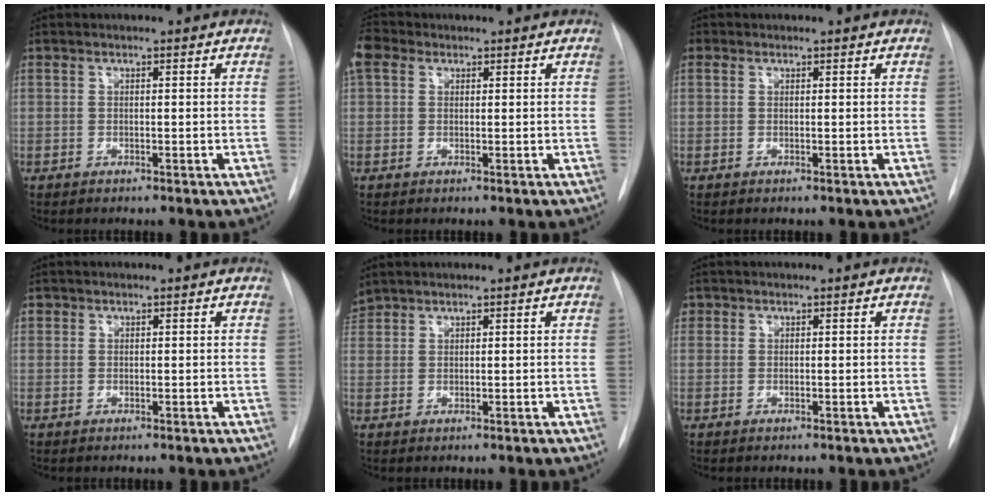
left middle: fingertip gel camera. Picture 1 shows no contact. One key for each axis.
{"total": 3.7, "fx": 1.8, "fy": 2.7, "fz": 1.7, "tx": -0.049, "ty": 0.025, "tz": 0.037}
{"total": 0.7, "fx": 0.4, "fy": 0.6, "fz": 0.1, "tx": 0.005, "ty": 0.003, "tz": 0.003}
{"total": 0.7, "fx": 0.3, "fy": 0.6, "fz": 0.1, "tx": 0.006, "ty": 0.005, "tz": 0.004}
{"total": 2.1, "fx": 2.1, "fy": 0.5, "fz": -0.1, "tx": -0.003, "ty": 0.015, "tz": 0.044}
{"total": 1.0, "fx": 0.4, "fy": 0.9, "fz": 0.1, "tx": 0.007, "ty": 0.007, "tz": 0.005}